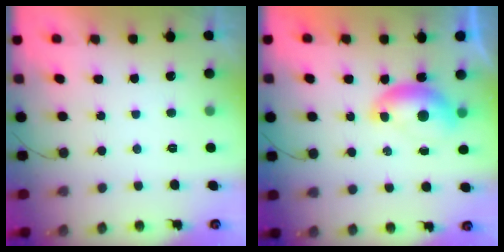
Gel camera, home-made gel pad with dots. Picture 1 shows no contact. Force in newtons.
{"total": 8.0, "press": 7.9, "slide": 1.3}